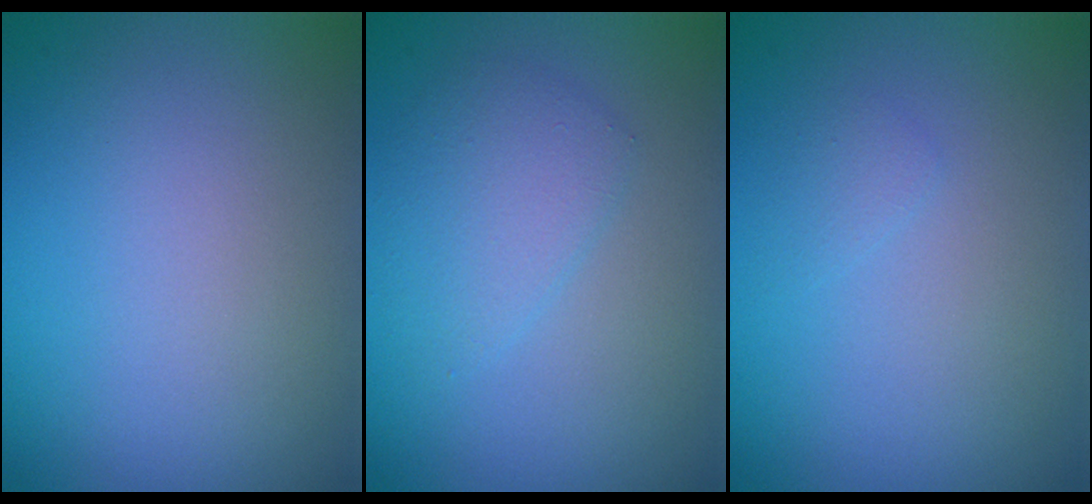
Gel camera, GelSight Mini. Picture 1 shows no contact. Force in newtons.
{"total": 2.4, "press": 2.4, "slide": 0.1}
{"total": 0.7, "press": 0.7, "slide": 0.1}